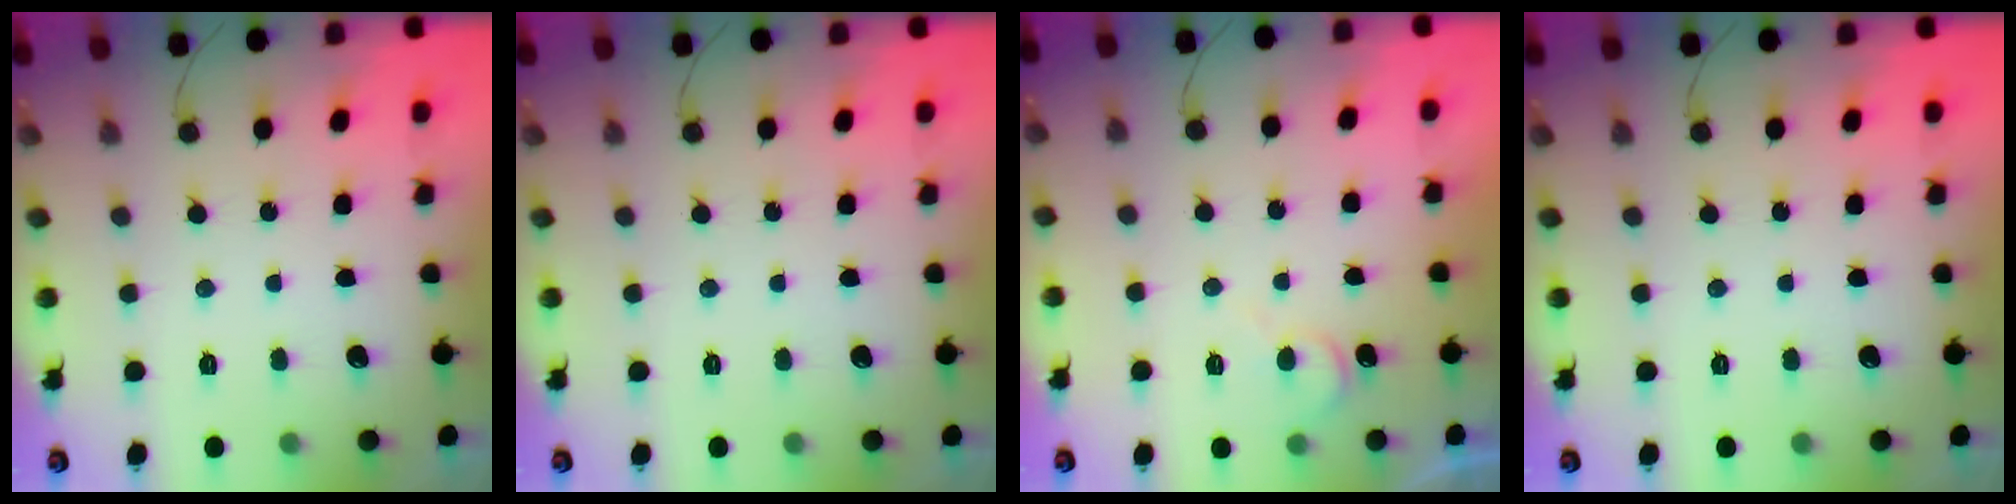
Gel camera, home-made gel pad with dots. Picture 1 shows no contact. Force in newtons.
{"total": 0.0}
{"total": 5.8, "press": 5.8, "slide": 0.8}
{"total": 0.0}